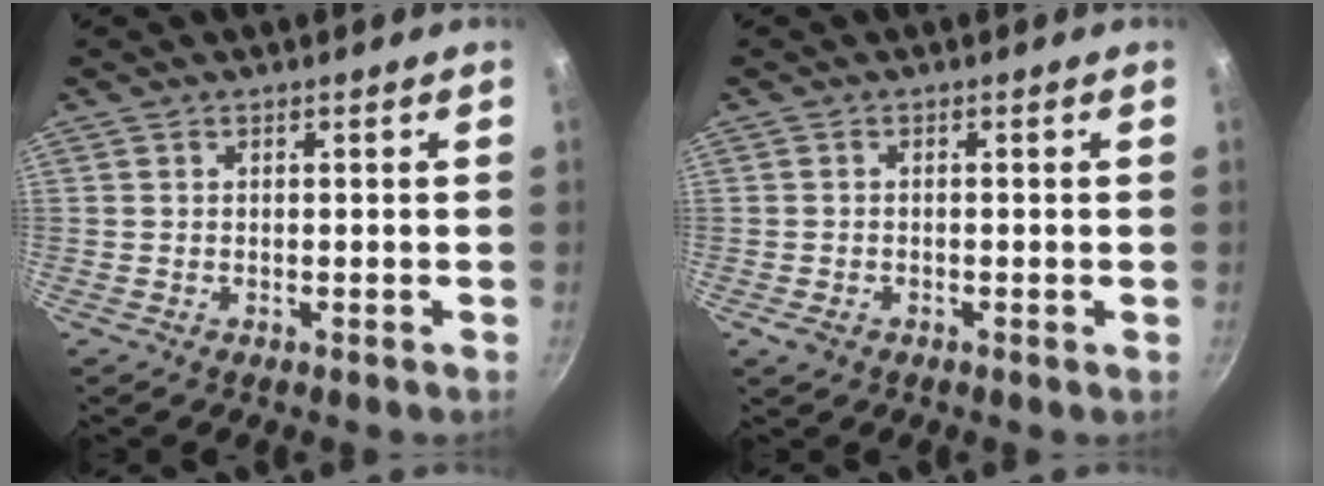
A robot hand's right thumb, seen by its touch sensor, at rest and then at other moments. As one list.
[{"total": 2.0, "force": [-0.8, 1.2, 1.3], "torque": [-0.027, 0.001, -0.015]}]